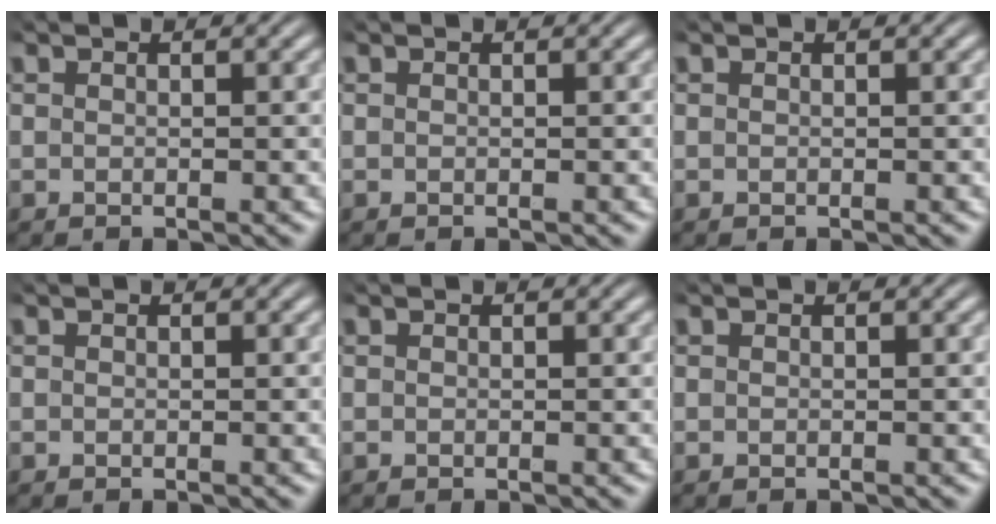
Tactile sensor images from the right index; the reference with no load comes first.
{"total": 0.0}
{"total": 0.0}
{"total": 0.0}
{"total": 0.0}
{"total": 0.0}